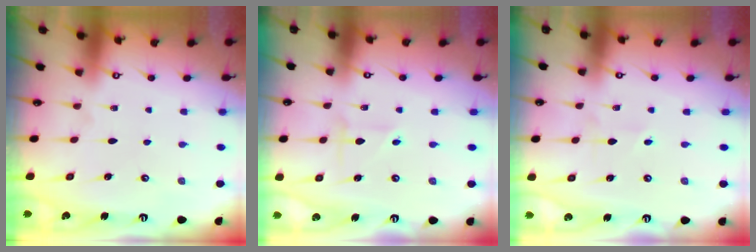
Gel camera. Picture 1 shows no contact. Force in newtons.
{"total": 2.3, "press": 2.3, "slide": 0.2}
{"total": 1.5, "press": 1.5, "slide": 0.2}